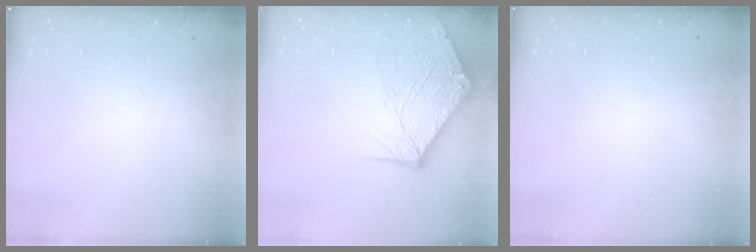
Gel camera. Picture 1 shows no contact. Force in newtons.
{"total": 10.5, "press": 10.3, "slide": 1.6}
{"total": 0.0}